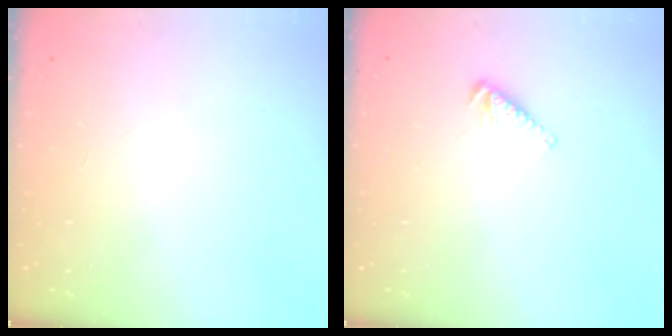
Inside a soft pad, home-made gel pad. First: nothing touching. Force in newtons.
{"total": 3.8, "press": 3.8, "slide": 0.6}